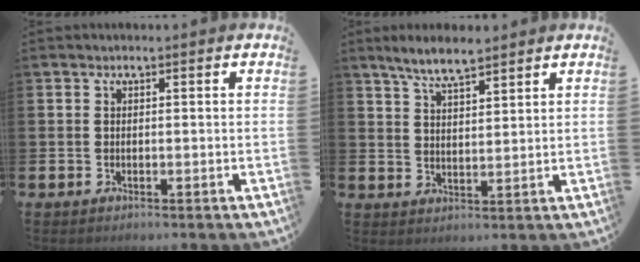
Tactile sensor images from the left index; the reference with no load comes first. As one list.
[{"total": 5.9, "force": [5.3, 1.1, 2.4], "torque": [-0.054, -0.015, 0.095]}]